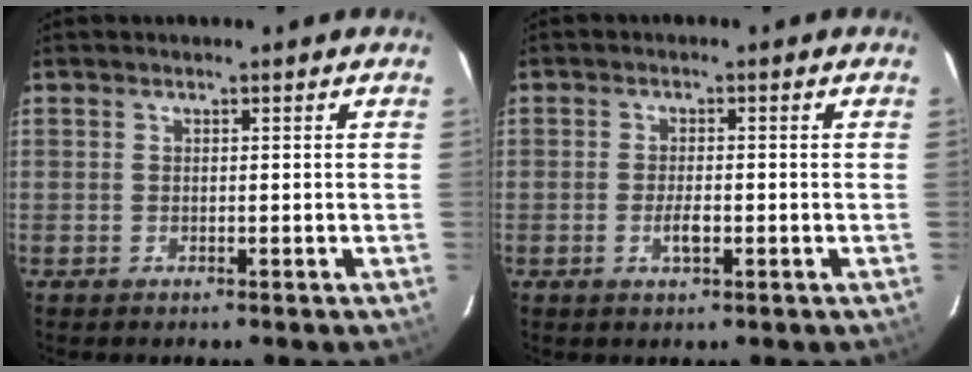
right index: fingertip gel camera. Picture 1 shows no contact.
{"total": 2.8, "force": [-0.9, 1.1, 2.4], "torque": [-0.045, -0.003, -0.015]}